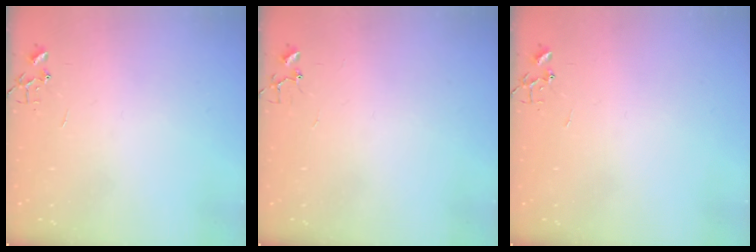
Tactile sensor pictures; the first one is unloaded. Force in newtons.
{"total": 3.8, "press": 3.7, "slide": 0.3}
{"total": 0.0}